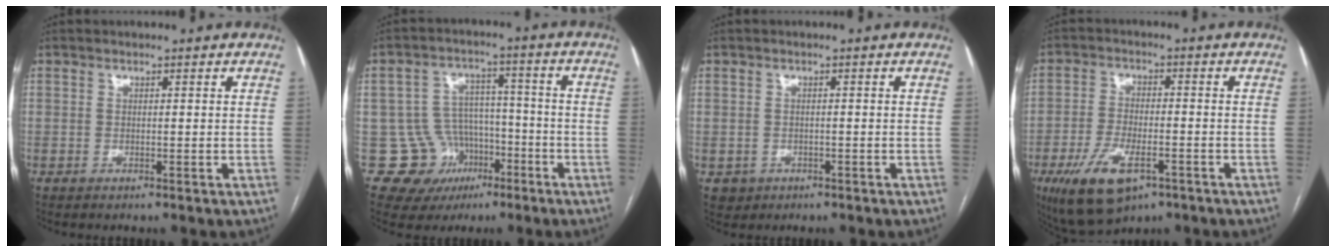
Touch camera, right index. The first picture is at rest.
{"total": 10.4, "force": [-4.4, 9.4, 0.9], "torque": [-0.011, 0.049, -0.053]}
{"total": 2.6, "force": [-1.0, 2.4, 0.2], "torque": [0.002, 0.007, -0.008]}
{"total": 10.8, "force": [-5.6, 4.5, 8.1], "torque": [-0.159, -0.012, -0.087]}